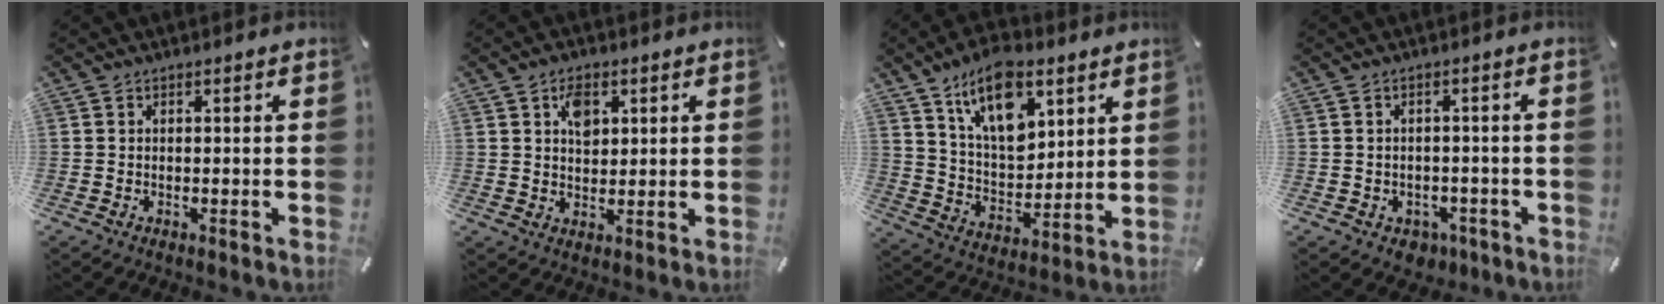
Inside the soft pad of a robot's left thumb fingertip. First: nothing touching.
{"total": 5.3, "force": [2.0, 3.8, 3.0], "torque": [-0.044, -0.002, 0.031]}
{"total": 15.6, "force": [9.0, 8.9, 9.2], "torque": [-0.154, -0.036, 0.164]}
{"total": 3.5, "force": [-1.4, 2.8, 1.4], "torque": [-0.024, 0.008, -0.024]}